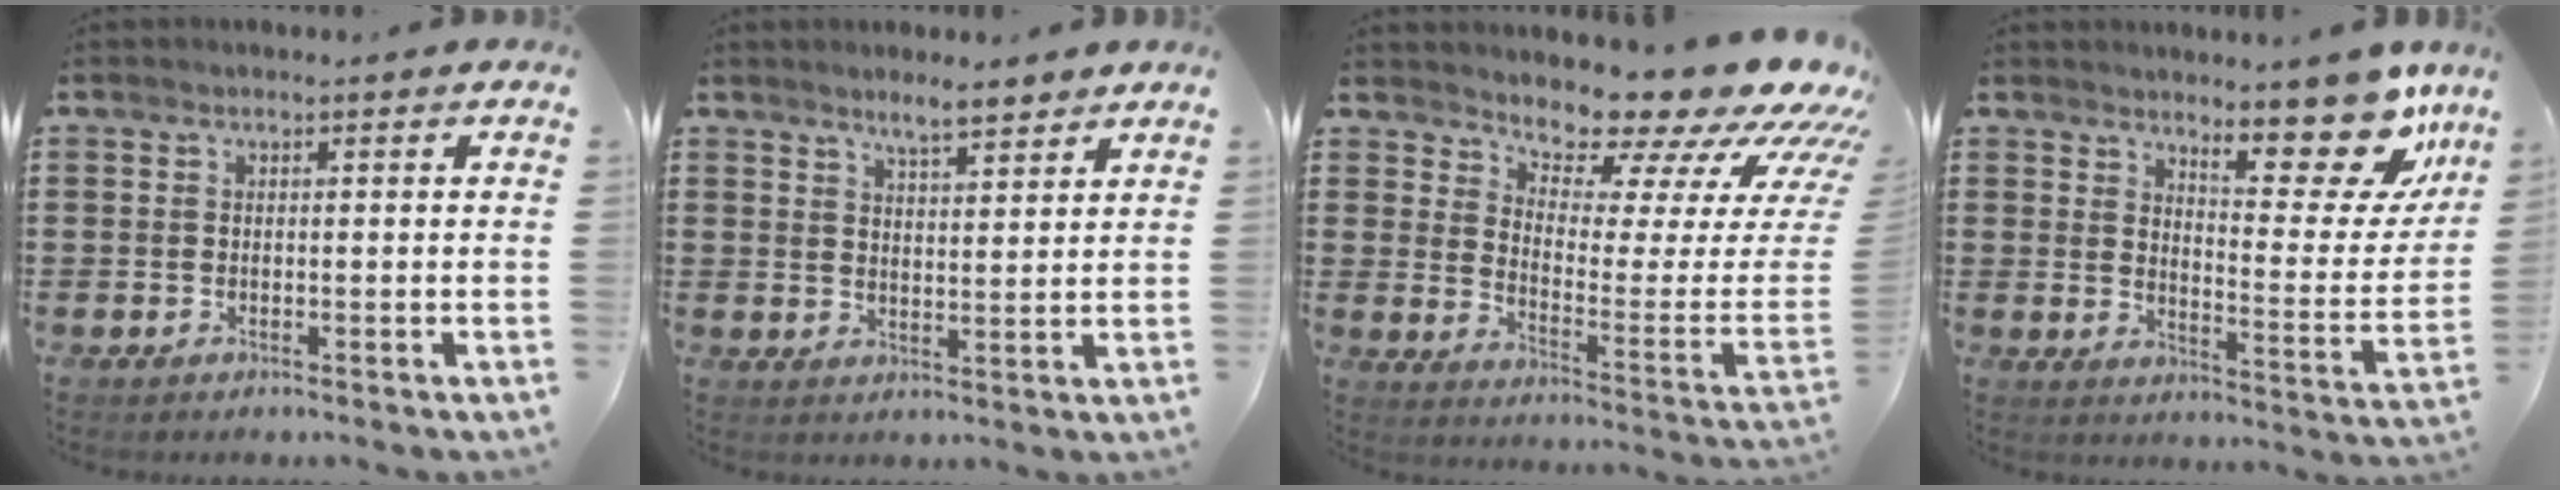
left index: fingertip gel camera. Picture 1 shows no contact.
{"total": 4.2, "force": [3.9, 0.4, 1.6], "torque": [-0.040, -0.007, 0.070]}
{"total": 11.3, "force": [10.4, 2.3, 3.9], "torque": [-0.075, -0.100, 0.172]}
{"total": 12.9, "force": [9.9, 3.5, 7.6], "torque": [-0.101, -0.066, 0.163]}